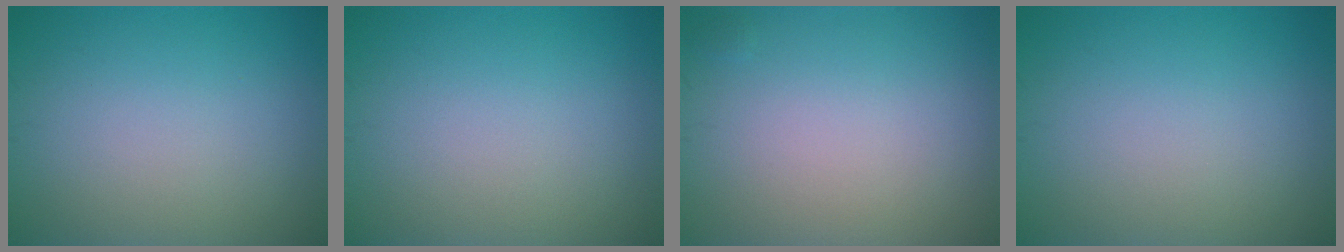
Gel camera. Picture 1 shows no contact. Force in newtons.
{"total": 0.0}
{"total": 0.0}
{"total": 0.0}